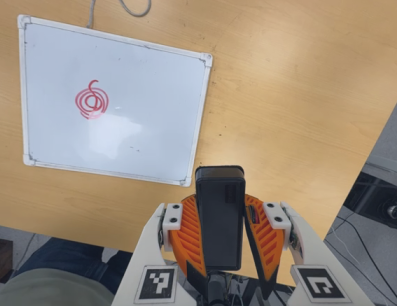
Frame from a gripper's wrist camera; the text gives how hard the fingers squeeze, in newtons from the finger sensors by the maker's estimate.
{"total": 11.6, "left": 9.2, "right": 14.1}